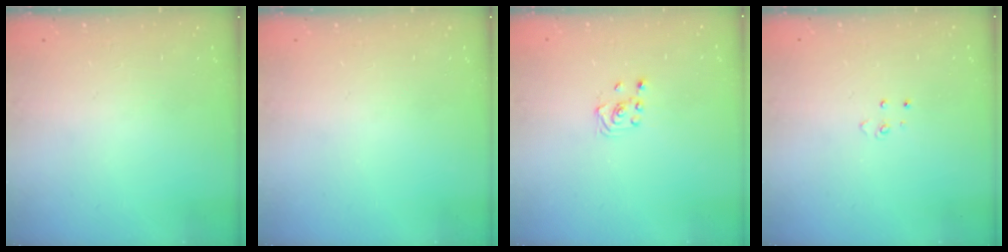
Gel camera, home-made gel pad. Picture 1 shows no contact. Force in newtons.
{"total": 0.0}
{"total": 1.9, "press": 1.8, "slide": 0.6}
{"total": 3.8, "press": 3.8, "slide": 0.3}